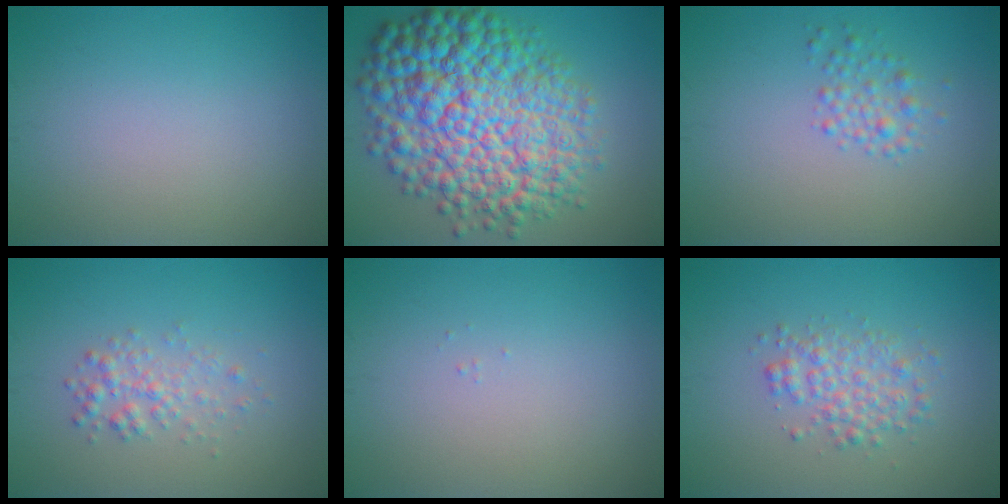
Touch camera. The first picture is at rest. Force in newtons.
{"total": 14.0, "press": 14.0, "slide": 0.2}
{"total": 1.8, "press": 1.8, "slide": 0.1}
{"total": 1.9, "press": 1.9, "slide": 0.0}
{"total": 0.0}
{"total": 2.8, "press": 2.8, "slide": 0.0}